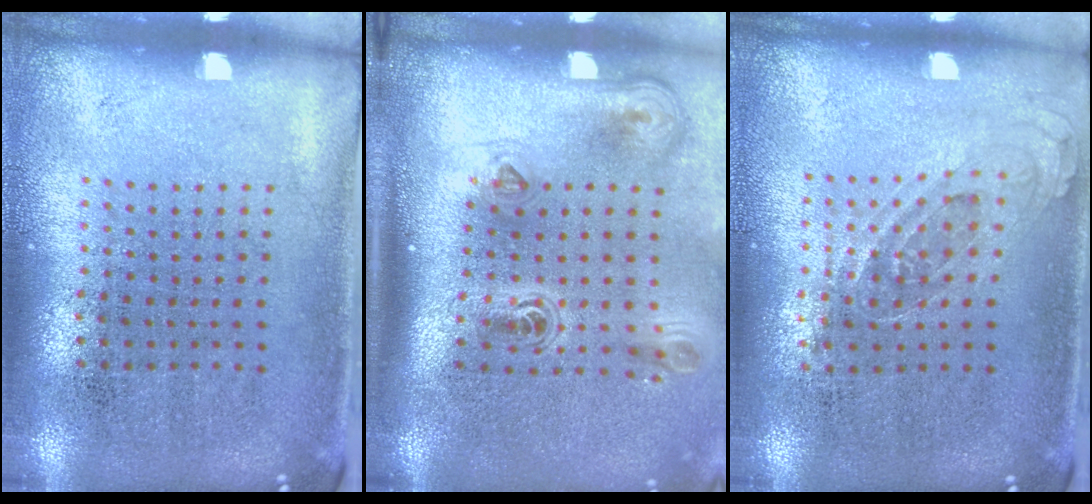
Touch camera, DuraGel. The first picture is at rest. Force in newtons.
{"total": 2.3, "press": 1.5, "slide": 1.7}
{"total": 0.7, "press": 0.5, "slide": 0.4}